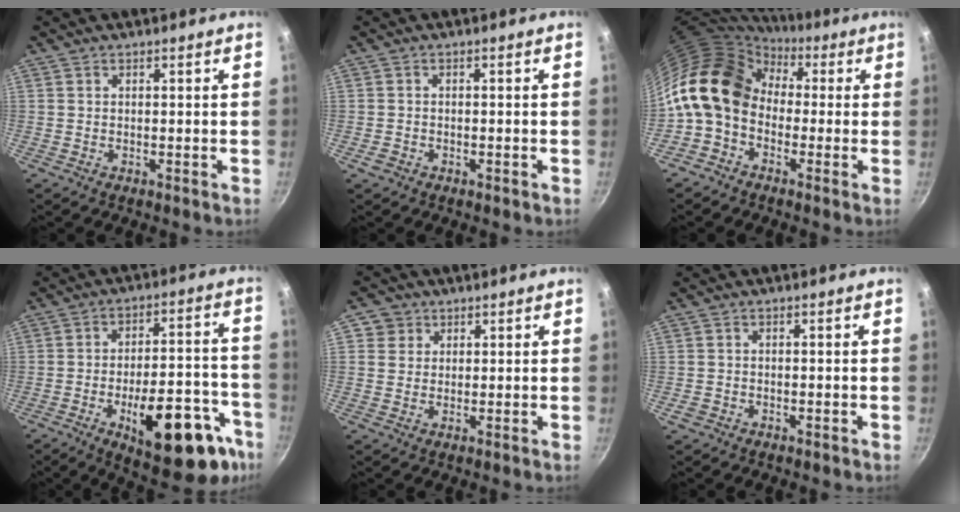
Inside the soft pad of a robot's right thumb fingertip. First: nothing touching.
{"total": 1.7, "force": [-0.9, 1.2, 0.8], "torque": [-0.020, 0.006, -0.015]}
{"total": 14.8, "force": [0.2, 11.4, 9.4], "torque": [-0.147, 0.037, -0.020]}
{"total": 23.1, "force": [-10.7, 9.7, 18.1], "torque": [-0.186, 0.045, -0.137]}
{"total": 3.6, "force": [1.2, 3.3, 0.5], "torque": [0.026, 0.005, 0.014]}
{"total": 1.6, "force": [-0.9, 1.2, 0.7], "torque": [-0.018, 0.005, -0.014]}